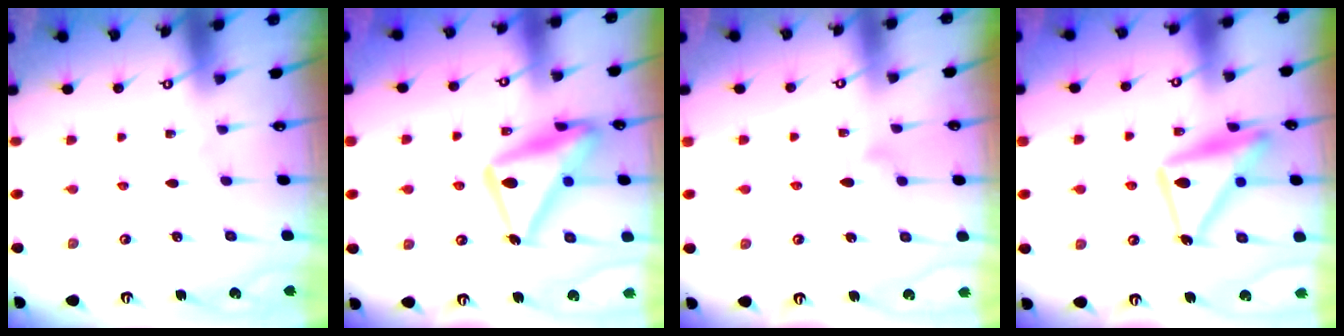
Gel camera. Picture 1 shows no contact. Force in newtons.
{"total": 20.9, "press": 20.8, "slide": 1.5}
{"total": 10.0, "press": 10.0, "slide": 0.5}
{"total": 17.6, "press": 17.5, "slide": 1.2}